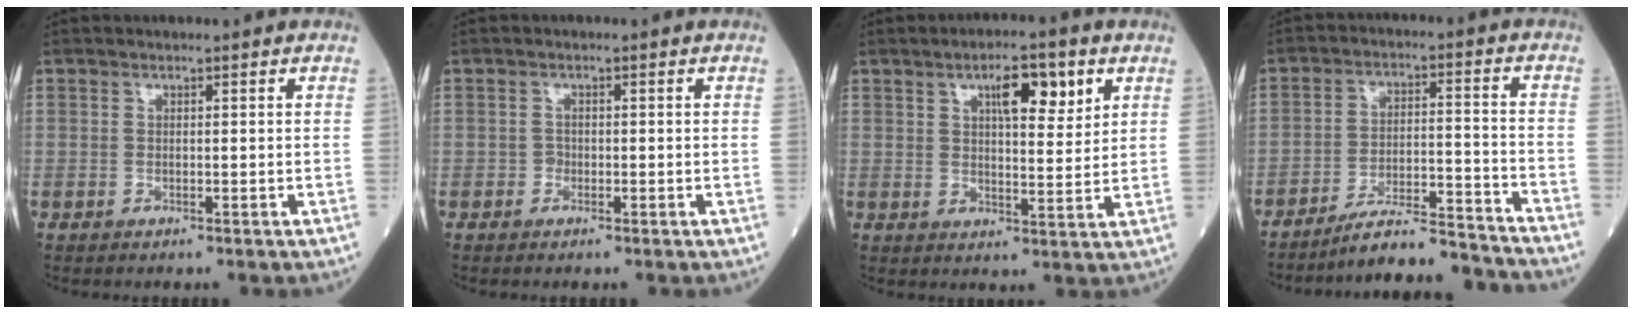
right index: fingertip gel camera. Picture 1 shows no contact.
{"total": 0.7, "force": [-0.4, 0.5, 0.2], "torque": [0.002, 0.004, -0.012]}
{"total": 7.8, "force": [3.7, 2.2, 6.5], "torque": [-0.101, 0.007, 0.056]}
{"total": 12.3, "force": [-11.9, -0.2, 3.2], "torque": [-0.040, 0.014, -0.195]}